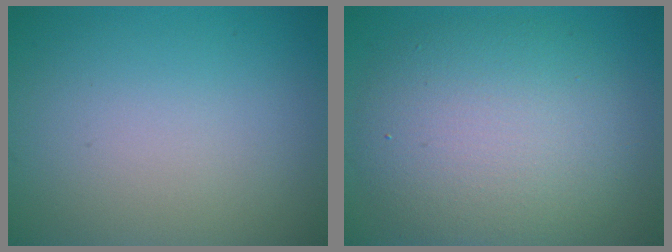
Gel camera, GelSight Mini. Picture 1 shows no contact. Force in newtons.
{"total": 8.2, "press": 8.2, "slide": 0.3}